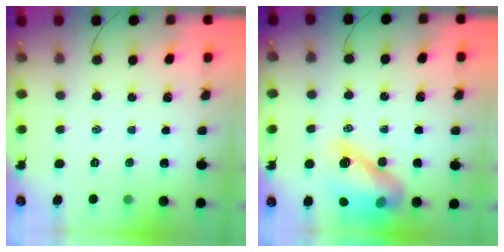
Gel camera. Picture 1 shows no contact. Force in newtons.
{"total": 14.9, "press": 14.3, "slide": 4.2}